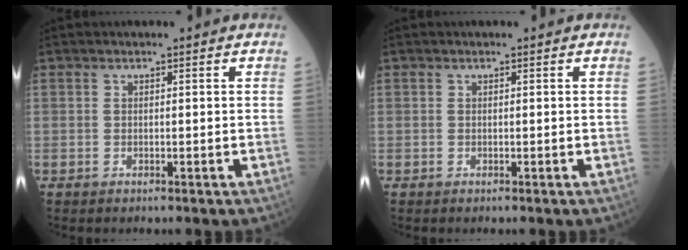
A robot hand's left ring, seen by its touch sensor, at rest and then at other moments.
{"total": 0.0}